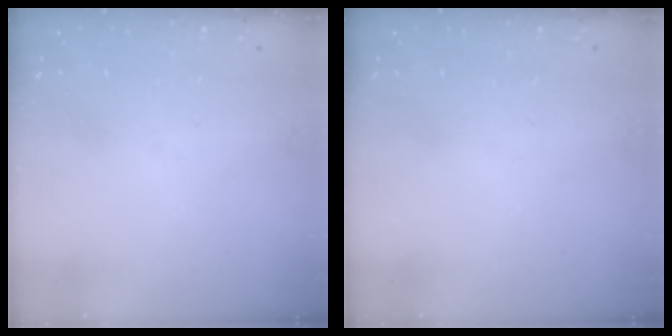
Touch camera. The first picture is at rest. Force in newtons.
{"total": 0.0}